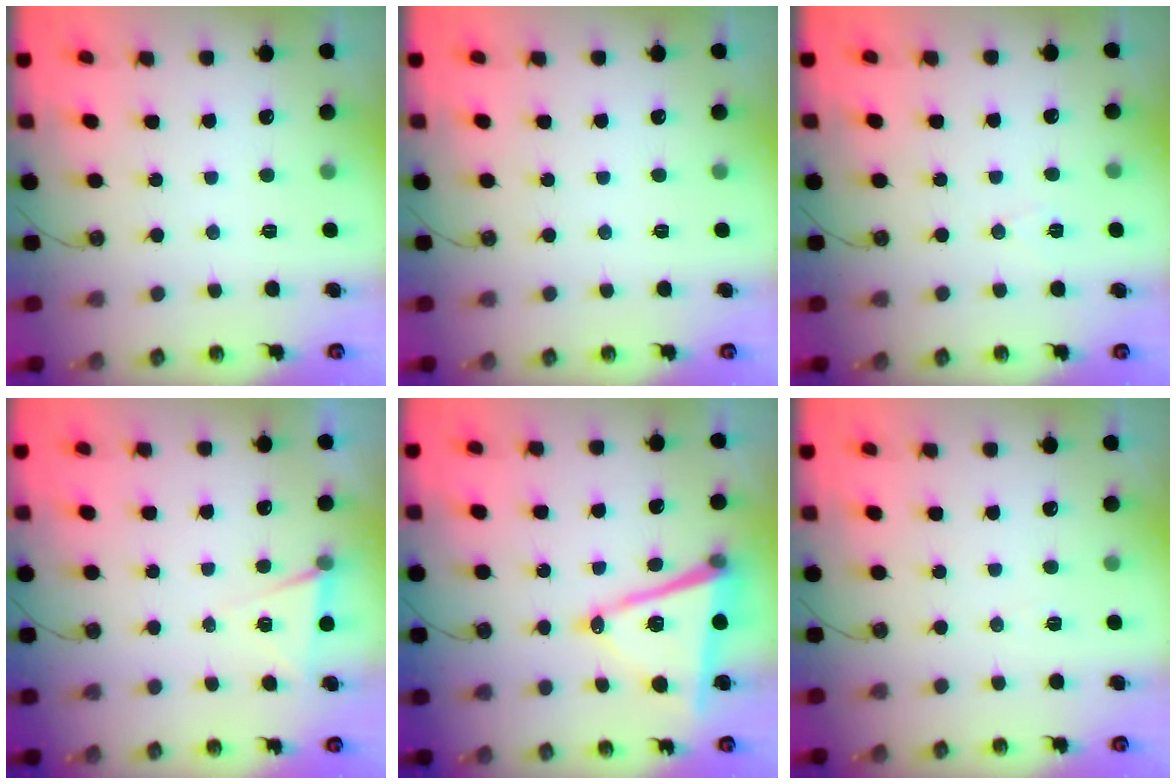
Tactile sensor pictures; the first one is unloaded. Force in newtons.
{"total": 0.0}
{"total": 4.5, "press": 2.6, "slide": 3.7}
{"total": 5.8, "press": 3.5, "slide": 4.6}
{"total": 13.7, "press": 13.1, "slide": 3.9}
{"total": 5.3, "press": 2.9, "slide": 4.4}